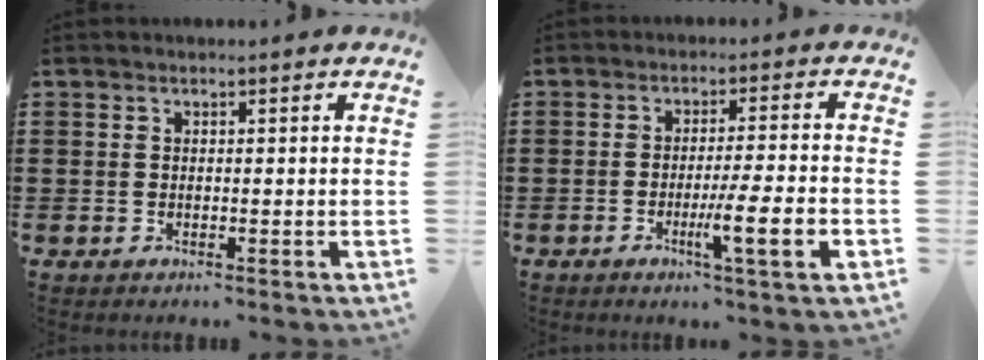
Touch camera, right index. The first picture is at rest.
{"total": 7.2, "force": [-2.5, -0.1, 6.7], "torque": [-0.107, -0.011, -0.041]}